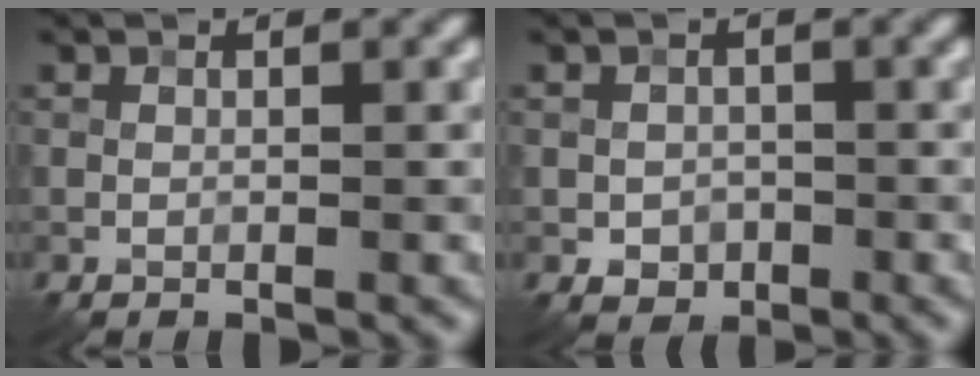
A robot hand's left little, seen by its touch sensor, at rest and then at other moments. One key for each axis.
{"total": 2.0, "fx": -0.6, "fy": 1.7, "fz": 0.8, "tx": -0.009, "ty": -0.004, "tz": -0.013}